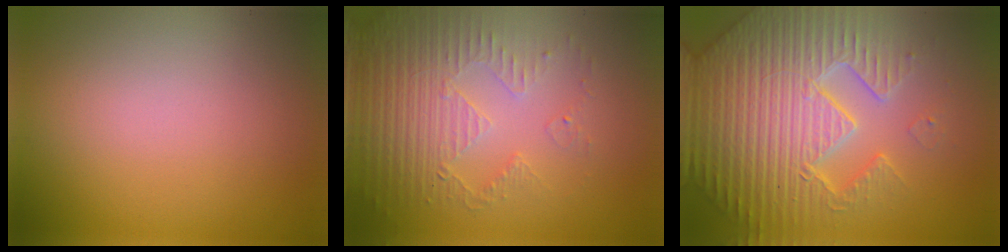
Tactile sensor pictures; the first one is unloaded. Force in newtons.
{"total": 5.4, "press": 3.6, "slide": 4.0}
{"total": 7.6, "press": 7.4, "slide": 1.9}